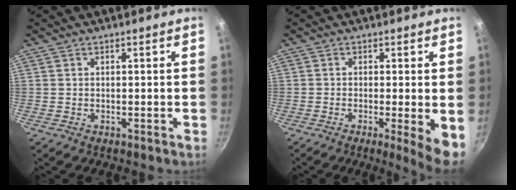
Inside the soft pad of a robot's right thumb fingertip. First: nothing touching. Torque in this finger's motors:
{"motor_torque": [0.05, 0.31, 0.47, 0.21, 0.04]}